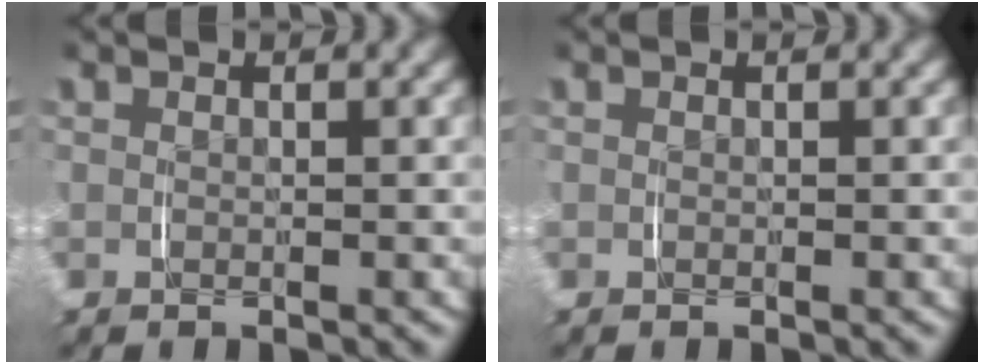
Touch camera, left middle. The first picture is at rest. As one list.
[{"total": 0.0}]